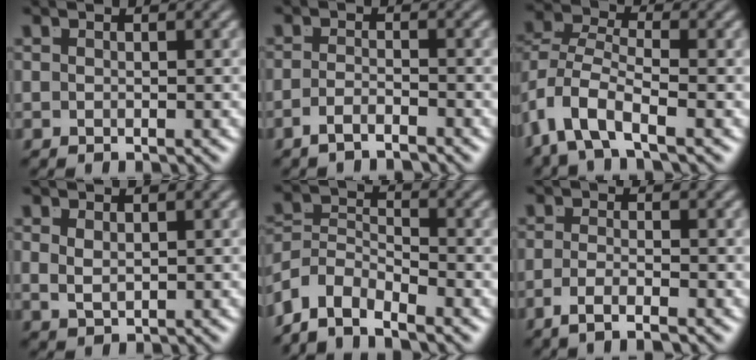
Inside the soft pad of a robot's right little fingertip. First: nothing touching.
{"total": 2.4, "force": [-2.2, -0.6, 0.8], "torque": [-0.012, -0.007, -0.036]}
{"total": 5.1, "force": [-2.0, 3.0, 3.6], "torque": [-0.107, -0.032, -0.028]}
{"total": 1.2, "force": [0.5, 0.4, 1.0], "torque": [-0.027, -0.015, 0.026]}
{"total": 7.0, "force": [-3.6, 5.2, 2.9], "torque": [-0.084, -0.035, -0.061]}
{"total": 2.6, "force": [-2.1, -0.5, 1.5], "torque": [-0.033, -0.011, -0.032]}